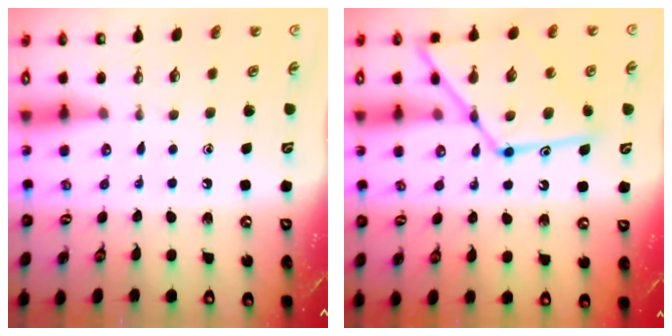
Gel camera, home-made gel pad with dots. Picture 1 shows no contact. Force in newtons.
{"total": 16.6, "press": 16.5, "slide": 1.3}